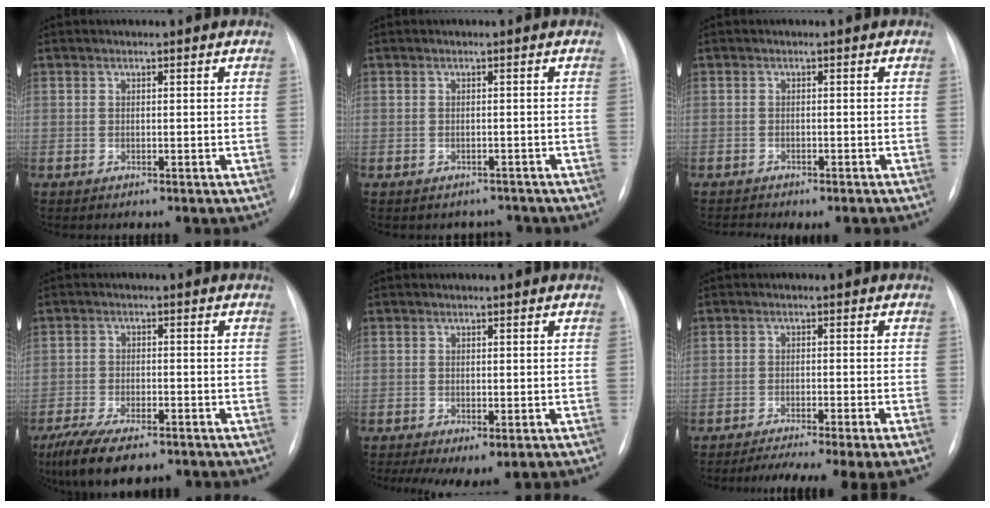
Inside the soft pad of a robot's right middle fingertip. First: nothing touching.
{"total": 2.6, "force": [-2.2, 1.3, -0.3], "torque": [0.004, 0.012, -0.028]}
{"total": 3.5, "force": [-3.1, 1.0, 1.2], "torque": [-0.010, 0.002, -0.035]}
{"total": 10.9, "force": [-7.9, 3.7, 6.5], "torque": [-0.112, -0.016, -0.123]}
{"total": 5.8, "force": [-3.5, 2.5, 3.9], "torque": [-0.053, -0.009, -0.049]}
{"total": 11.6, "force": [-9.4, -0.8, 6.8], "torque": [-0.086, -0.018, -0.137]}